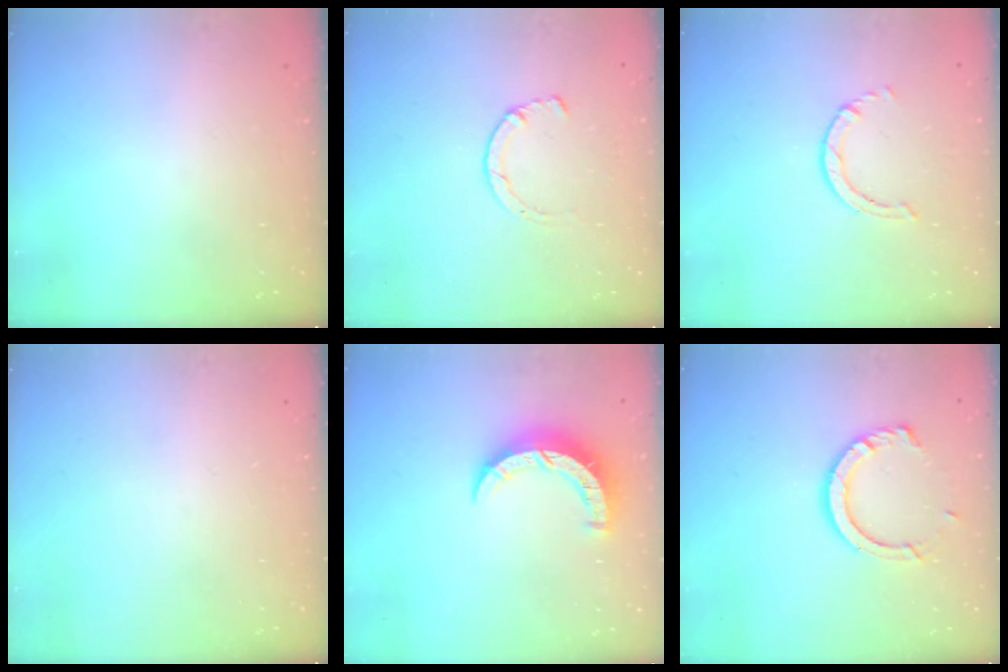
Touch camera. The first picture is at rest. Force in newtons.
{"total": 1.5, "press": 1.5, "slide": 0.3}
{"total": 0.8, "press": 0.7, "slide": 0.2}
{"total": 0.0}
{"total": 7.9, "press": 7.8, "slide": 0.6}
{"total": 10.0, "press": 10.0, "slide": 0.9}